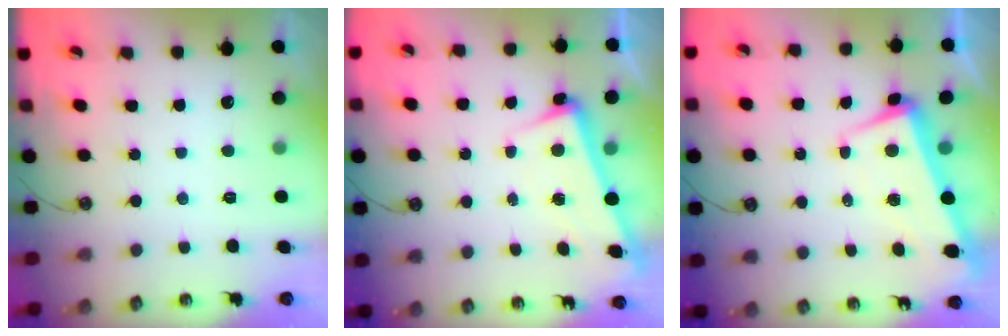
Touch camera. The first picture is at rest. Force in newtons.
{"total": 2.3, "press": 2.2, "slide": 0.7}
{"total": 2.1, "press": 0.4, "slide": 2.0}